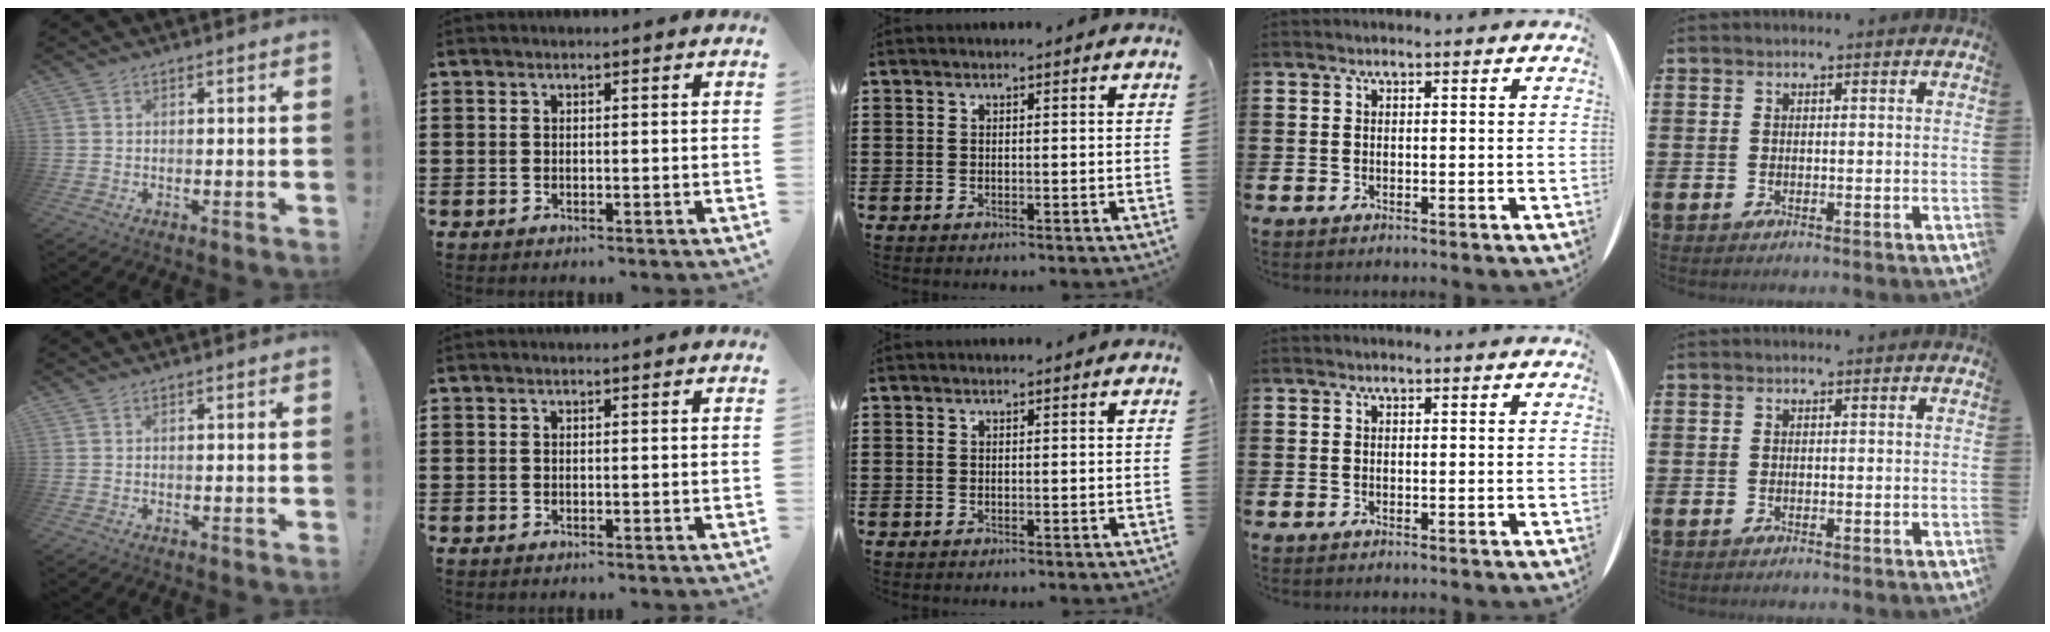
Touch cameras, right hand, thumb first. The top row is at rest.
{}